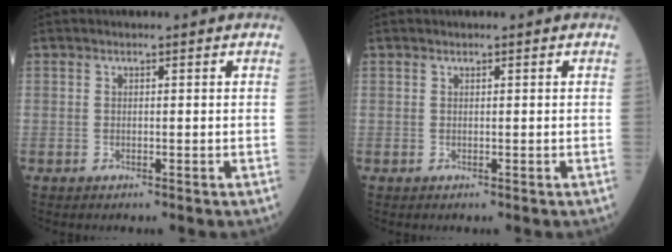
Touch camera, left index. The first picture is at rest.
{"total": 0.0}